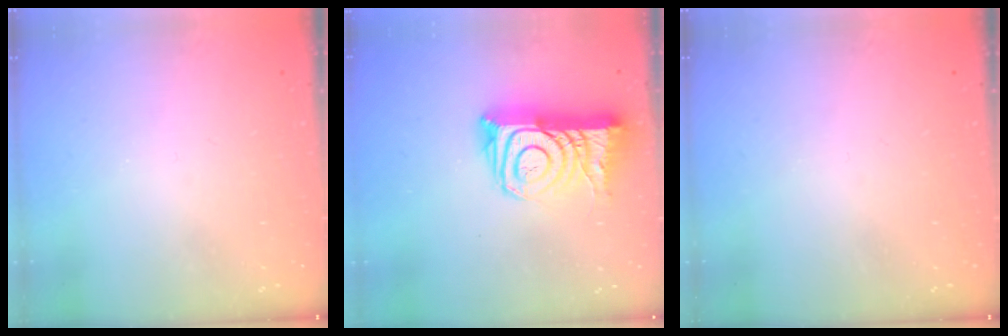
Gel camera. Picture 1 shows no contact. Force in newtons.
{"total": 16.4, "press": 16.3, "slide": 1.5}
{"total": 0.0}